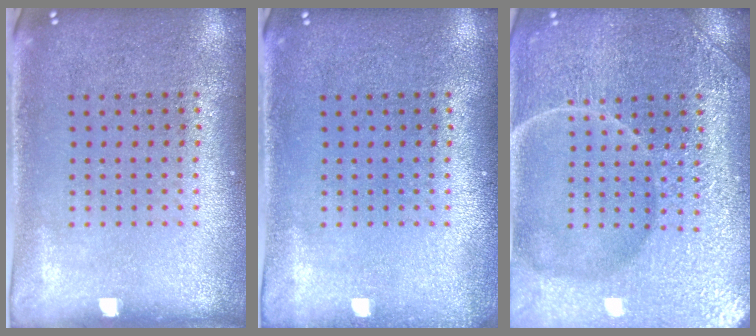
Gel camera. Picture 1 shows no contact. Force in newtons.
{"total": 0.7, "press": 0.7, "slide": 0.1}
{"total": 7.4, "press": 7.3, "slide": 1.0}